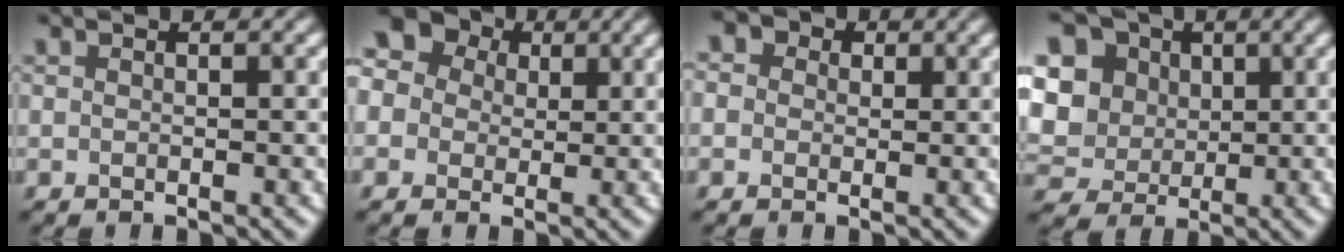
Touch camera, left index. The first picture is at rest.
{"total": 10.2, "force": [3.6, 8.1, 5.0], "torque": [-0.103, 0.041, 0.029]}
{"total": 6.4, "force": [2.8, 4.8, 3.1], "torque": [-0.064, 0.032, 0.009]}
{"total": 12.8, "force": [3.7, 10.7, 5.9], "torque": [-0.164, 0.022, 0.063]}